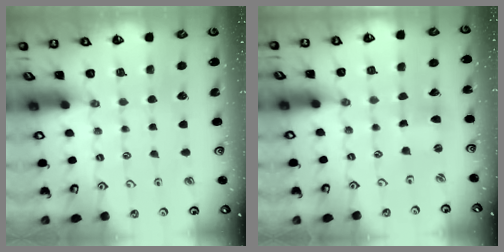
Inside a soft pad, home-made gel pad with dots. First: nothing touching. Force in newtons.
{"total": 2.5, "press": 2.5, "slide": 0.2}